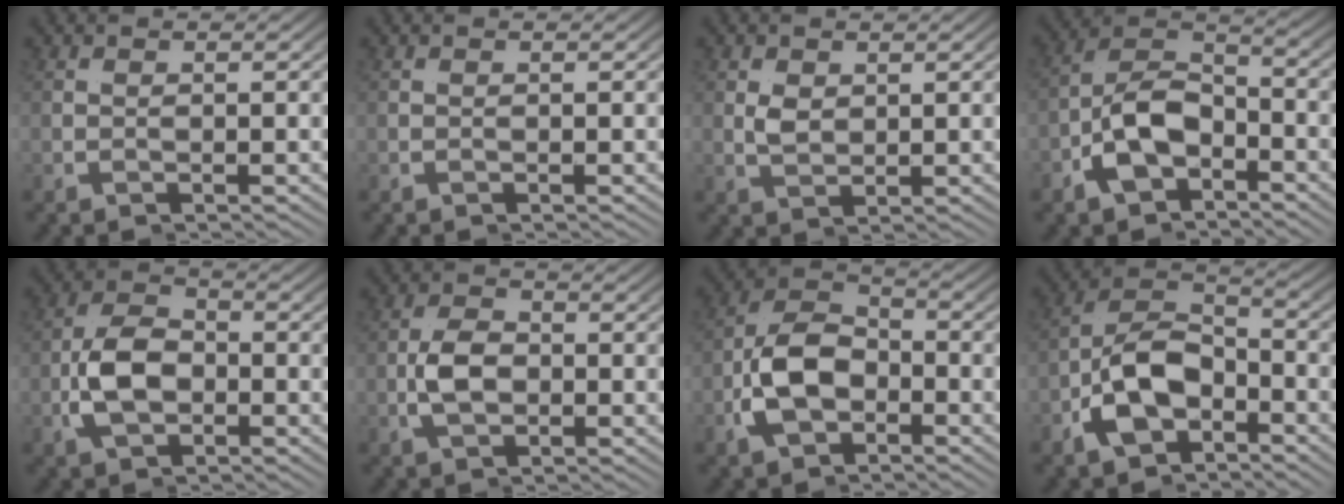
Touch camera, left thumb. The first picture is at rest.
{"total": 0.0}
{"total": 1.5, "force": [0.9, 0.9, 0.8], "torque": [-0.024, -0.004, 0.016]}
{"total": 7.6, "force": [-4.1, 4.9, 4.1], "torque": [-0.121, -0.008, -0.074]}
{"total": 6.9, "force": [-1.4, 4.7, 4.7], "torque": [-0.111, -0.012, -0.026]}
{"total": 3.8, "force": [-0.7, 2.6, 2.6], "torque": [-0.067, -0.010, -0.012]}
{"total": 8.6, "force": [-3.0, 5.9, 5.5], "torque": [-0.151, -0.016, -0.048]}
{"total": 8.2, "force": [-3.7, 5.4, 4.9], "torque": [-0.146, -0.011, -0.065]}